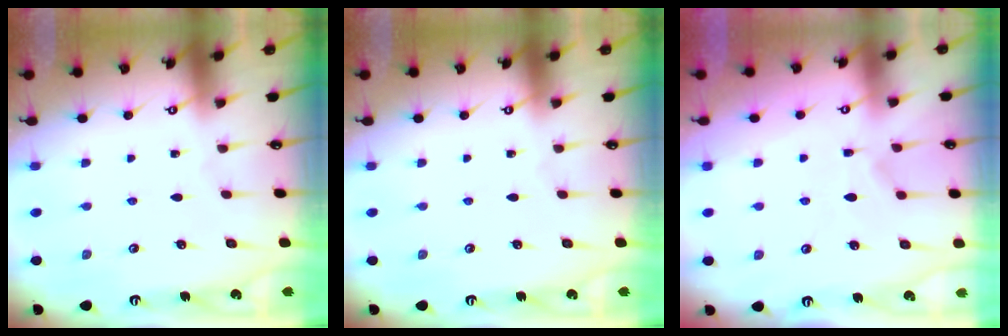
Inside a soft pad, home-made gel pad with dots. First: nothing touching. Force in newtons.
{"total": 0.0}
{"total": 1.7, "press": 1.1, "slide": 1.2}